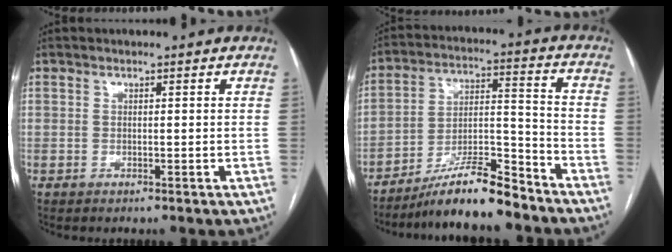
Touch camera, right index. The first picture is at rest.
{"total": 12.9, "force": [-10.8, 1.5, 6.9], "torque": [-0.112, 0.011, -0.185]}